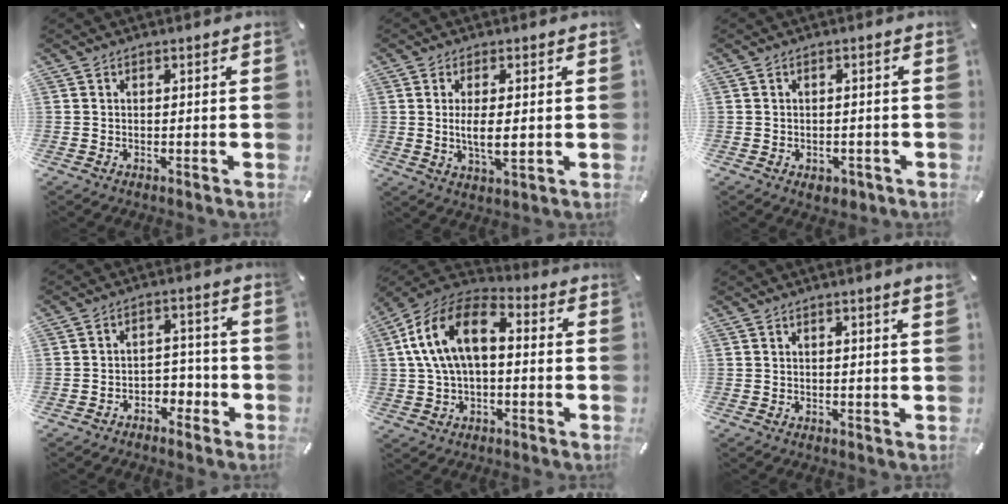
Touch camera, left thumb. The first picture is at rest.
{"total": 6.5, "force": [0.3, 2.2, 6.1], "torque": [-0.110, -0.010, -0.001]}
{"total": 2.8, "force": [-1.3, 1.9, 1.6], "torque": [-0.032, 0.003, -0.023]}
{"total": 4.1, "force": [-2.2, 3.2, 1.3], "torque": [-0.023, 0.009, -0.043]}
{"total": 14.8, "force": [2.3, 9.0, 11.6], "torque": [-0.247, 0.011, 0.041]}
{"total": 2.0, "force": [1.1, 0.0, 1.7], "torque": [-0.033, -0.001, 0.019]}